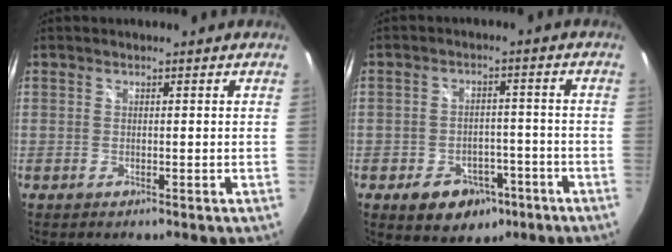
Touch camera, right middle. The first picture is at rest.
{"total": 9.5, "force": [-5.3, 6.7, 4.2], "torque": [-0.089, 0.012, -0.057]}